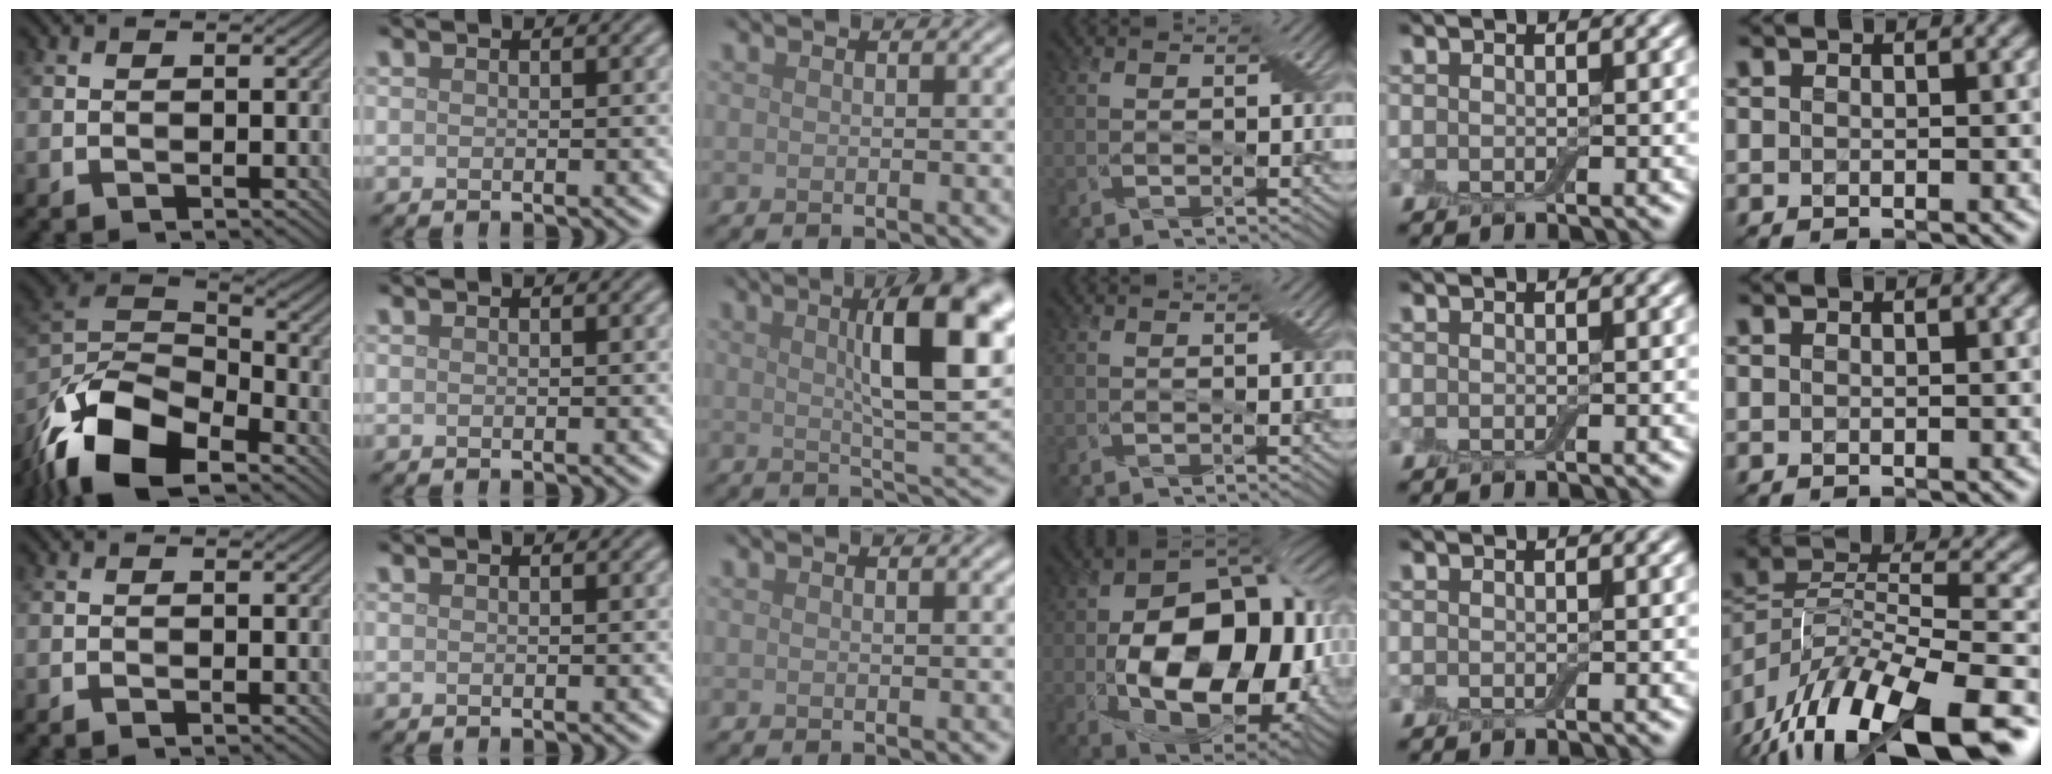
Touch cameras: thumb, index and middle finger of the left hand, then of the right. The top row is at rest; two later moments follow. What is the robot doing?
{"motion": "open", "object": "airpods case & airpods"}